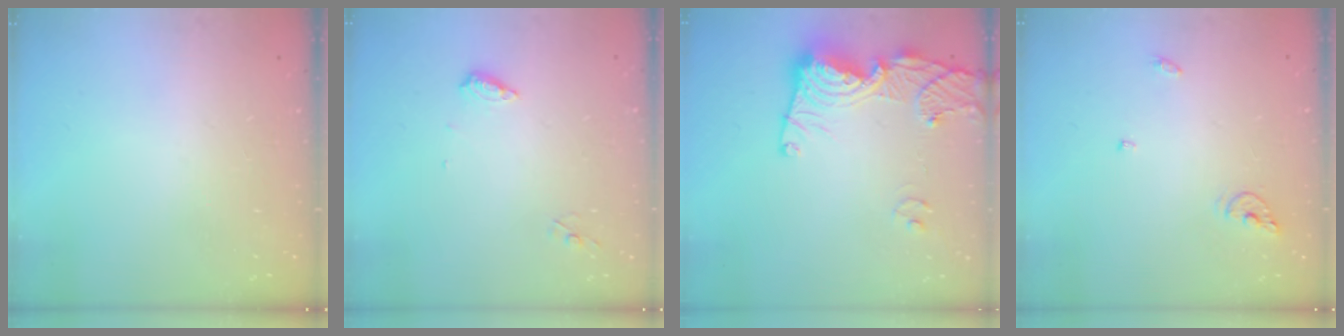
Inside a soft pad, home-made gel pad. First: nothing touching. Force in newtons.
{"total": 6.3, "press": 6.2, "slide": 0.6}
{"total": 14.9, "press": 14.8, "slide": 1.7}
{"total": 6.1, "press": 6.1, "slide": 0.6}